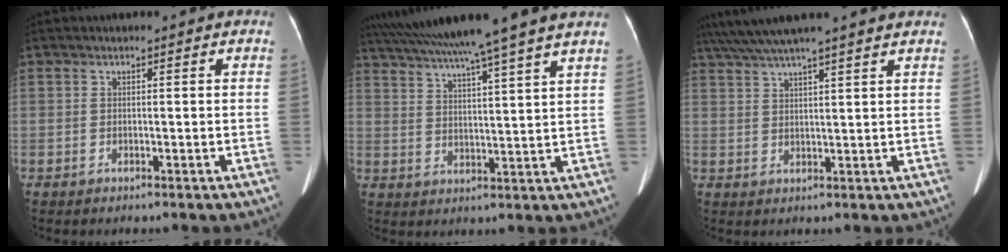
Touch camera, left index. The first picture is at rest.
{"total": 17.5, "force": [14.6, -2.1, 9.5], "torque": [-0.165, 0.008, 0.212]}
{"total": 12.7, "force": [11.1, -0.6, 6.2], "torque": [-0.116, 0.040, 0.159]}